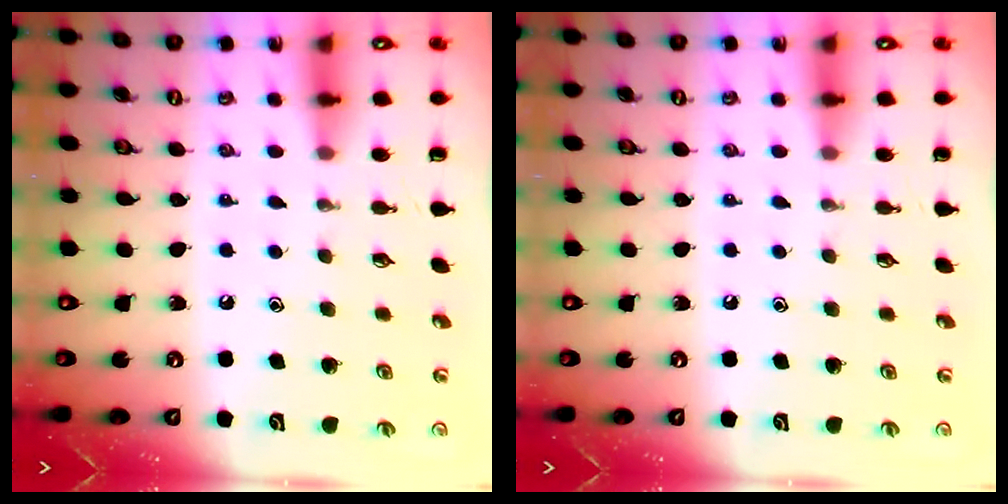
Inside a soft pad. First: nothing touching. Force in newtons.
{"total": 0.0}